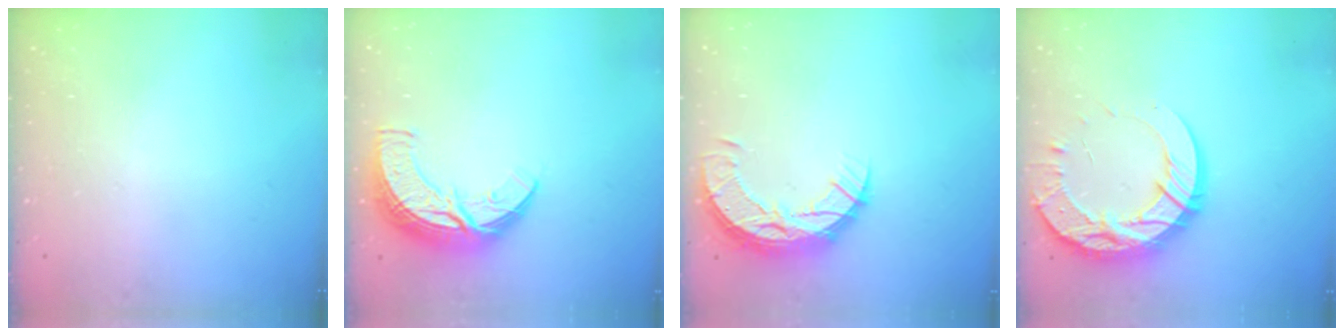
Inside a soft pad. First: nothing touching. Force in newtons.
{"total": 10.9, "press": 10.9, "slide": 0.8}
{"total": 10.3, "press": 10.2, "slide": 0.8}
{"total": 18.0, "press": 17.9, "slide": 1.6}